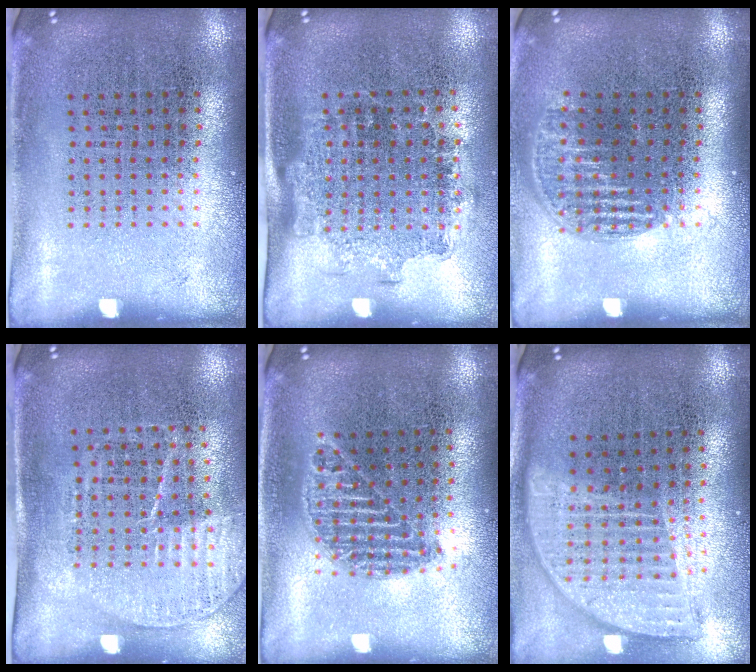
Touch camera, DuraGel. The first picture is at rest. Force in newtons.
{"total": 1.3, "press": 1.1, "slide": 0.7}
{"total": 1.1, "press": 1.0, "slide": 0.5}
{"total": 1.6, "press": 1.4, "slide": 0.8}
{"total": 1.2, "press": 1.1, "slide": 0.4}
{"total": 1.9, "press": 1.5, "slide": 1.1}